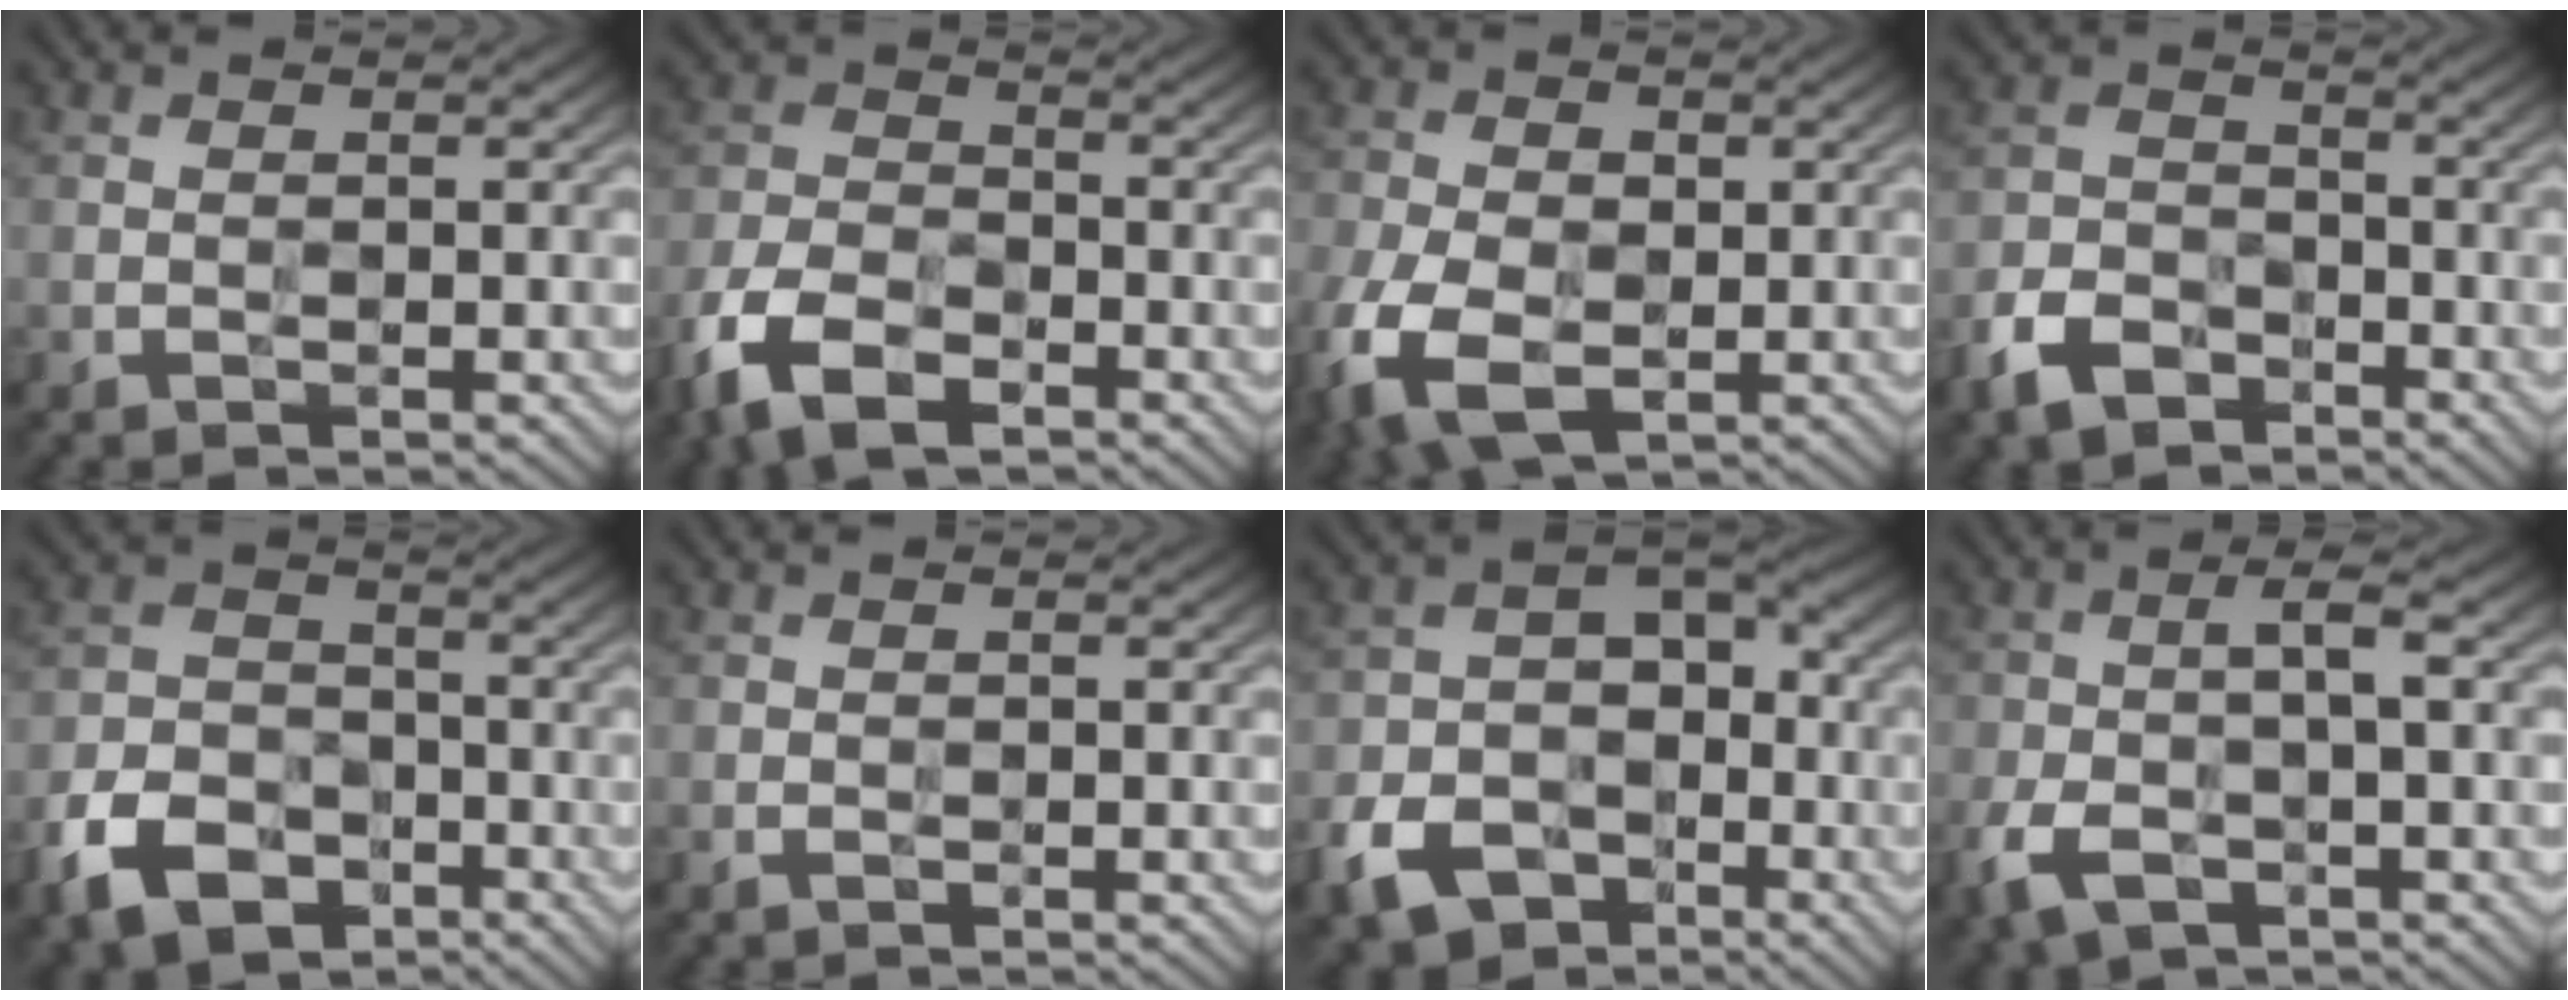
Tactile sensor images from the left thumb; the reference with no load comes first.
{"total": 10.1, "force": [-6.1, 5.3, 6.1], "torque": [-0.143, -0.020, -0.128]}
{"total": 10.8, "force": [-3.7, 6.9, 7.4], "torque": [-0.189, -0.037, -0.063]}
{"total": 6.7, "force": [-4.5, 3.9, 3.1], "torque": [-0.069, -0.004, -0.102]}
{"total": 9.1, "force": [-5.3, 6.0, 4.5], "torque": [-0.100, -0.014, -0.112]}
{"total": 0.9, "force": [-0.5, 0.4, 0.7], "torque": [-0.013, -0.001, -0.009]}
{"total": 11.5, "force": [-5.8, 7.7, 6.3], "torque": [-0.124, -0.025, -0.117]}
{"total": 6.5, "force": [-2.3, 2.7, 5.4], "torque": [-0.117, -0.001, -0.049]}